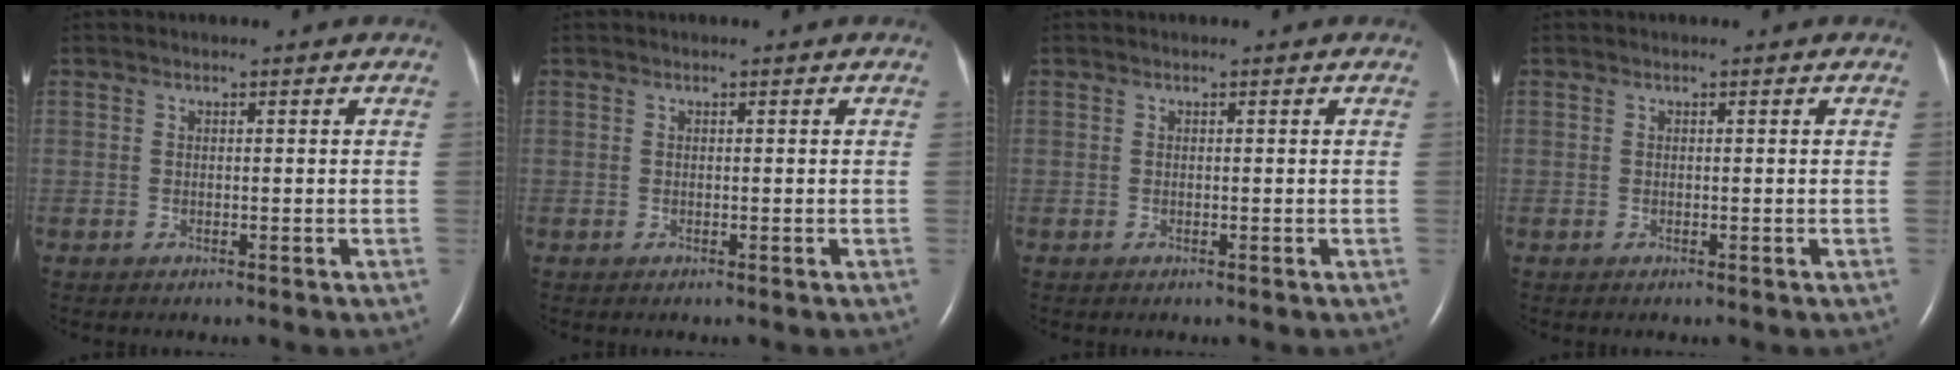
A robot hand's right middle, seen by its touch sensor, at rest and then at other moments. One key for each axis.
{"total": 0.0}
{"total": 0.0}
{"total": 0.0}